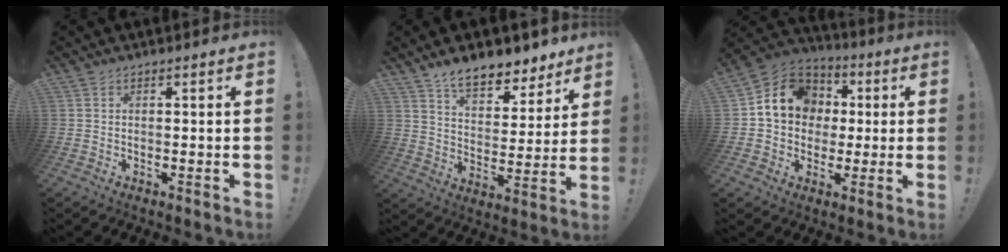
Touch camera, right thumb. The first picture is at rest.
{"total": 11.0, "force": [9.0, 4.7, 4.2], "torque": [-0.066, -0.069, 0.164]}
{"total": 14.2, "force": [2.7, 12.3, 6.6], "torque": [-0.088, 0.005, 0.061]}